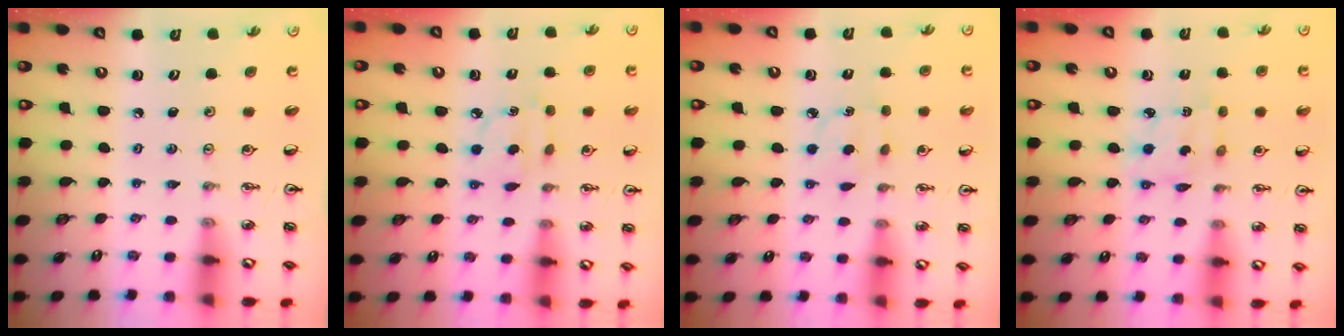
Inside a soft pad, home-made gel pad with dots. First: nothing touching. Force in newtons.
{"total": 3.1, "press": 3.1, "slide": 0.2}
{"total": 3.8, "press": 3.8, "slide": 0.5}
{"total": 2.9, "press": 2.9, "slide": 0.2}